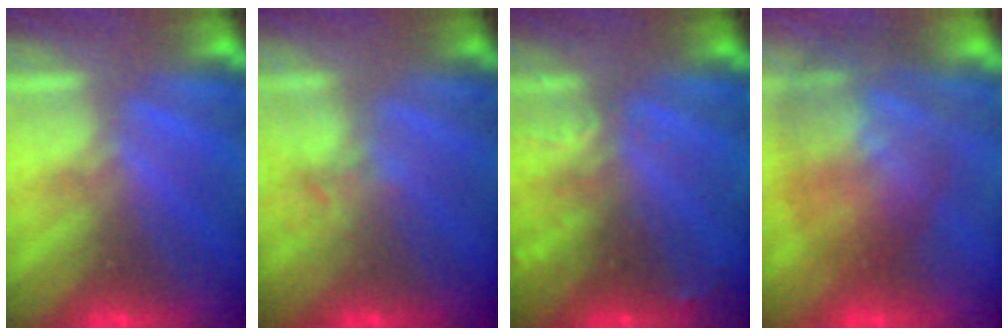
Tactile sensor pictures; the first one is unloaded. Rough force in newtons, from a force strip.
{"total": 1.7}
{"total": 3.1}
{"total": 8.7}